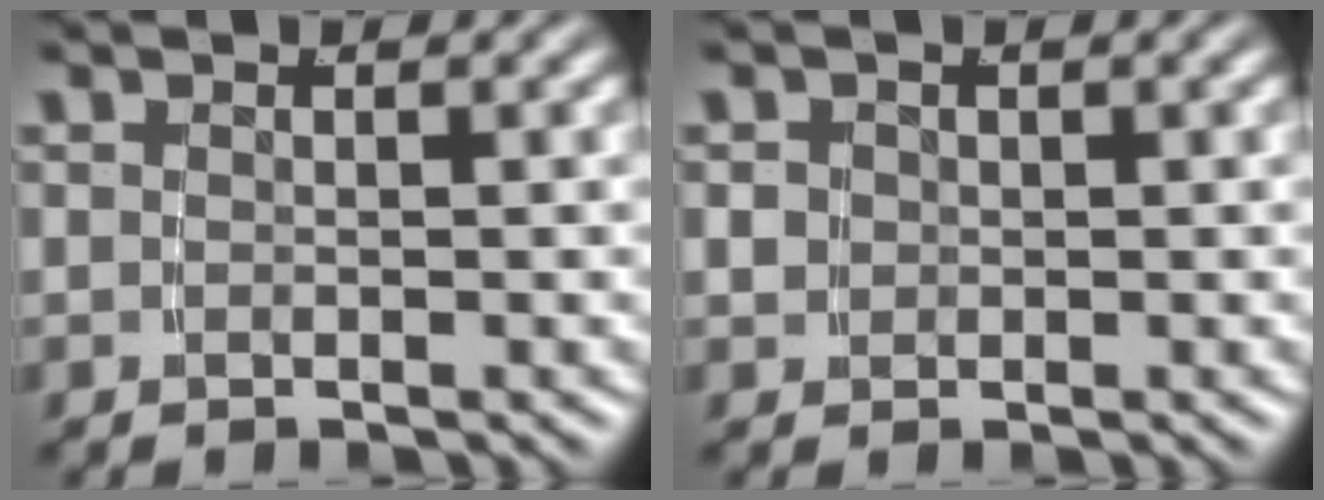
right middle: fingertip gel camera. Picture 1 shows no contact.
{"total": 0.9, "force": [0.3, 0.9, 0.0], "torque": [-0.002, -0.007, 0.009]}